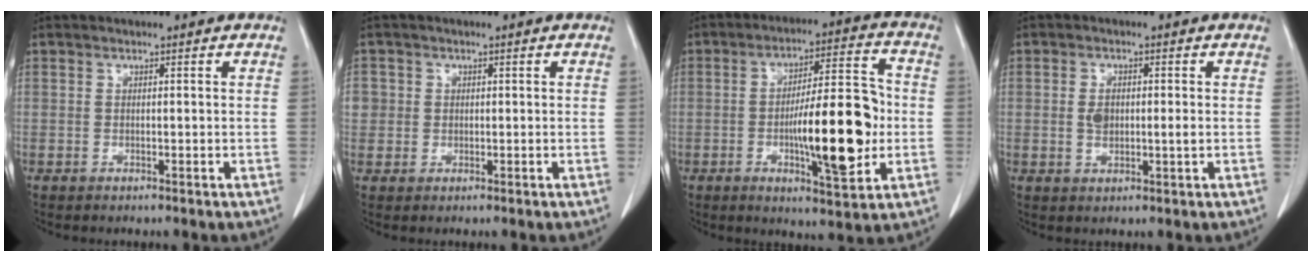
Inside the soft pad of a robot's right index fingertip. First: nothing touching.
{"total": 3.0, "force": [0.4, 2.9, 0.5], "torque": [0.003, 0.008, 0.011]}
{"total": 14.6, "force": [-2.2, 3.1, 14.1], "torque": [-0.214, 0.011, -0.027]}
{"total": 3.5, "force": [0.2, 1.5, 3.2], "torque": [-0.060, 0.006, 0.008]}